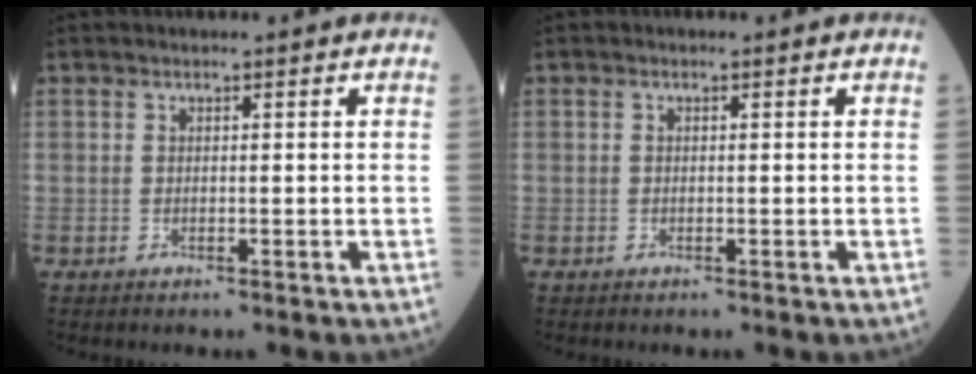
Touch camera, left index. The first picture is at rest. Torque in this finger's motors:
{"motor_torque": [0.01, 0.00, 0.02, 0.00]}